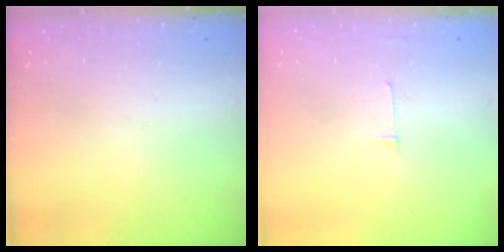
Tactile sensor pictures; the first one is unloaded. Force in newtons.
{"total": 2.7, "press": 2.7, "slide": 0.3}